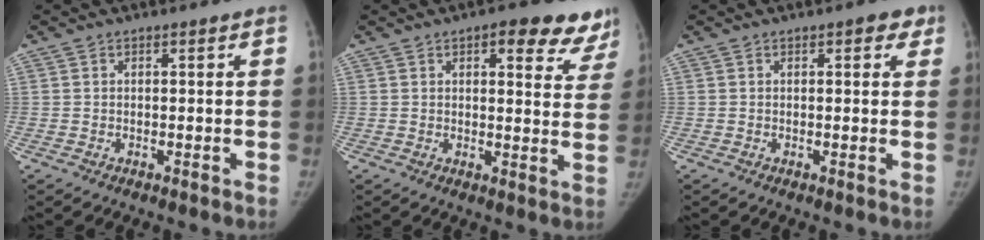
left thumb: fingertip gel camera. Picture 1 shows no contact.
{"total": 11.6, "force": [7.7, 4.7, 7.3], "torque": [-0.038, -0.032, 0.078]}
{"total": 2.9, "force": [1.5, 1.4, 2.0], "torque": [-0.007, 0.000, 0.011]}